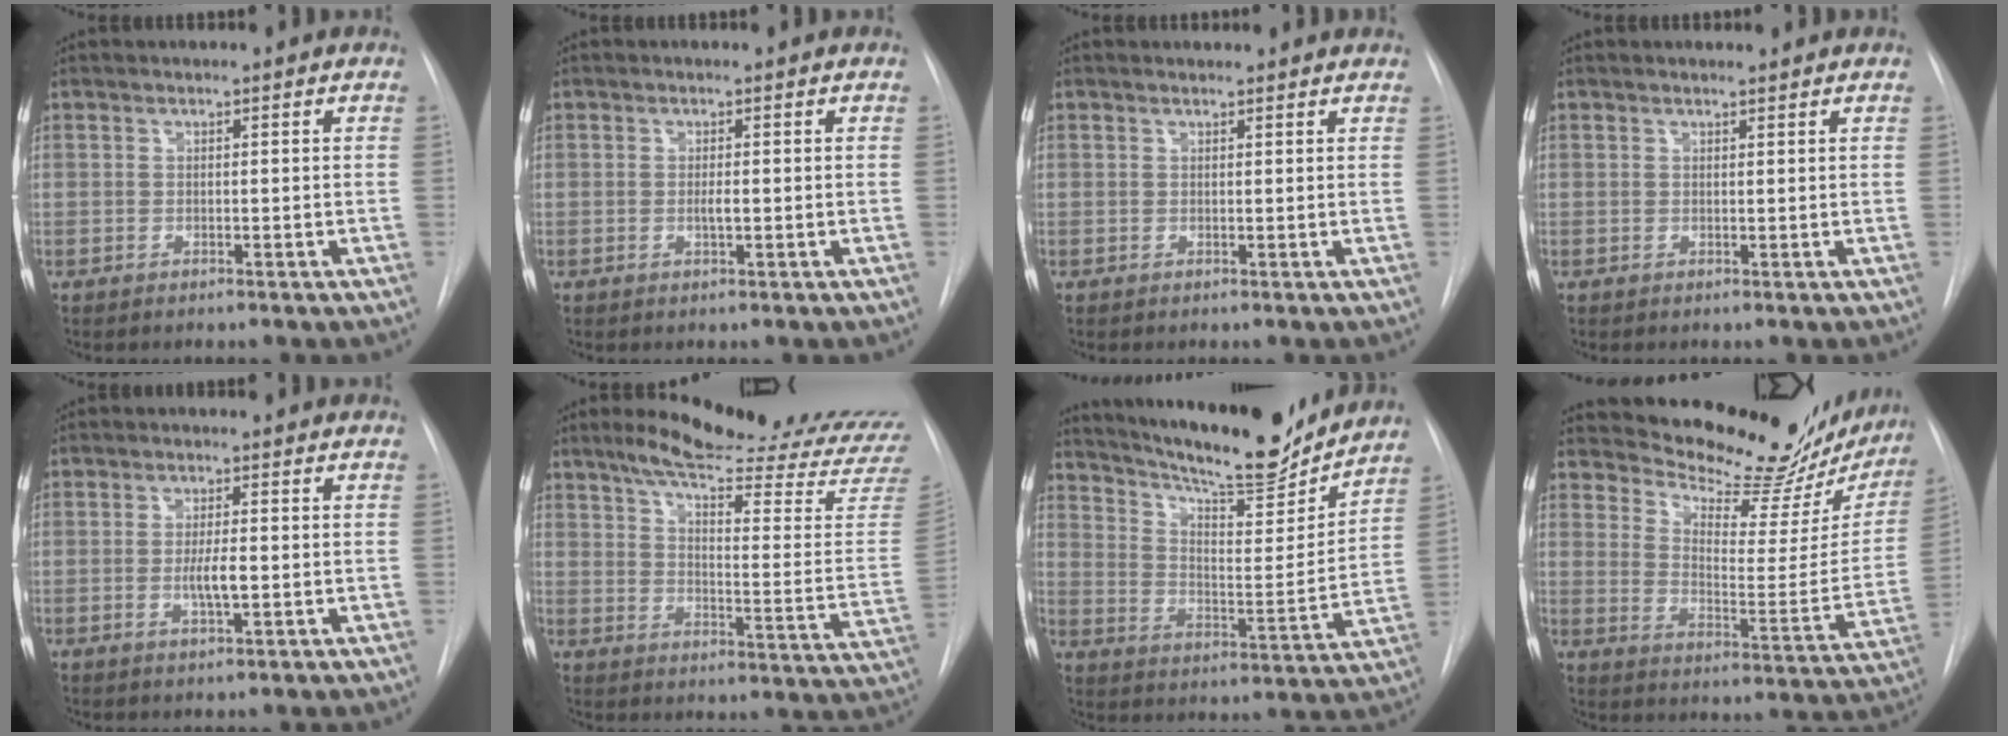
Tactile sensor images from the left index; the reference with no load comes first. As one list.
[{"total": 1.2, "force": [-0.3, 0.2, 1.1], "torque": [-0.021, -0.004, -0.004]}, {"total": 3.0, "force": [3.0, 0.5, 0.3], "torque": [-0.009, 0.012, 0.028]}, {"total": 0.8, "force": [0.8, 0.0, 0.0], "torque": [-0.006, -0.002, 0.013]}, {"total": 3.6, "force": [-0.7, 0.6, 3.5], "torque": [-0.065, -0.006, -0.011]}, {"total": 26.7, "force": [23.6, 1.7, 12.3], "torque": [-0.176, -0.098, 0.293]}, {"total": 20.0, "force": [18.0, 3.1, 8.2], "torque": [-0.142, -0.021, 0.266]}, {"total": 22.5, "force": [20.7, 4.9, 7.3], "torque": [-0.103, -0.080, 0.265]}]